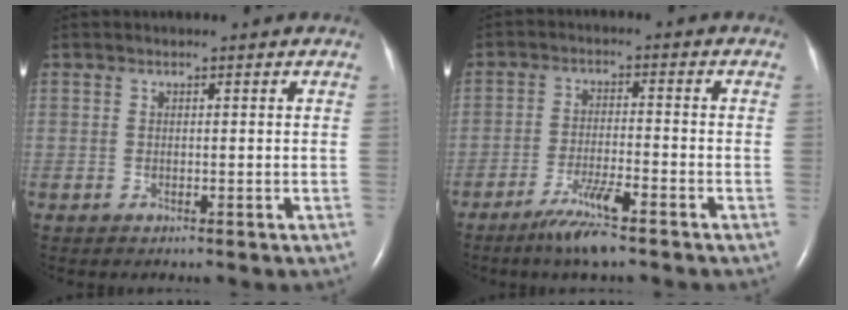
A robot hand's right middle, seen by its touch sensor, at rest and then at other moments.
{"total": 6.3, "force": [-4.4, 0.1, 4.4], "torque": [-0.093, -0.015, -0.082]}